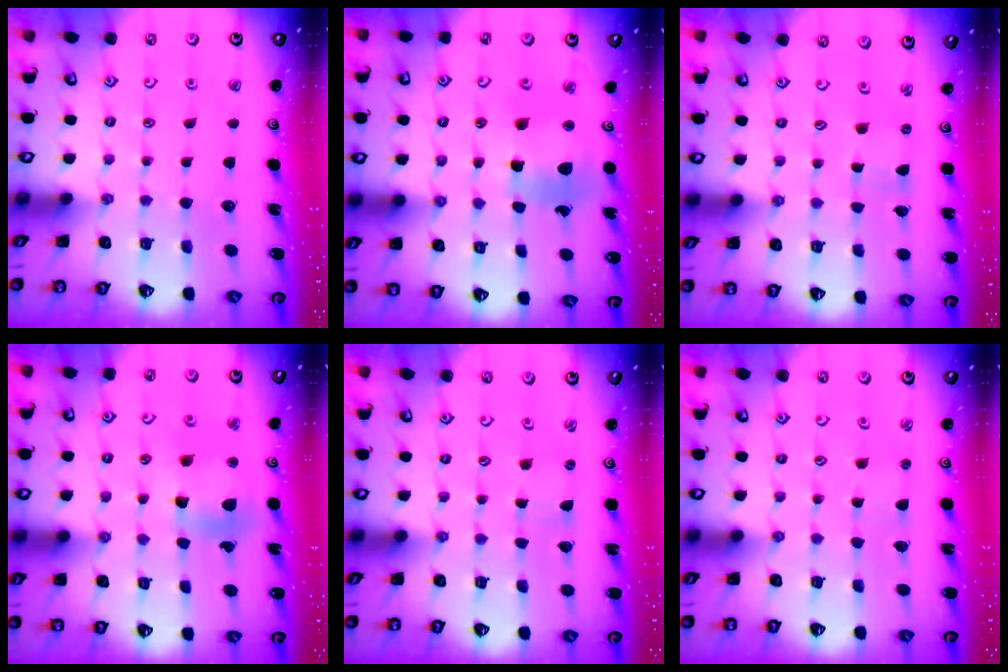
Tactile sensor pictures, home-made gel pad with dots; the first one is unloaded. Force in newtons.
{"total": 13.9, "press": 13.8, "slide": 1.8}
{"total": 0.0}
{"total": 11.8, "press": 11.5, "slide": 2.5}
{"total": 0.0}
{"total": 0.9, "press": 0.8, "slide": 0.1}